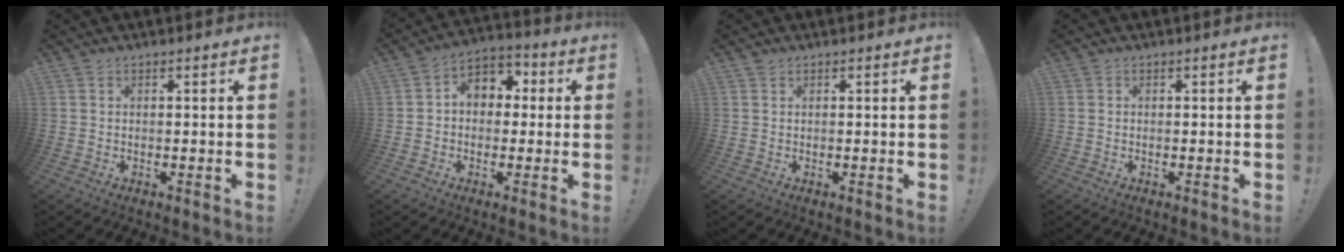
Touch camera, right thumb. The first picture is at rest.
{"total": 7.3, "force": [0.5, 6.2, 4.0], "torque": [-0.061, 0.012, 0.014]}
{"total": 0.8, "force": [0.8, 0.2, 0.1], "torque": [0.005, -0.003, 0.014]}
{"total": 0.0}